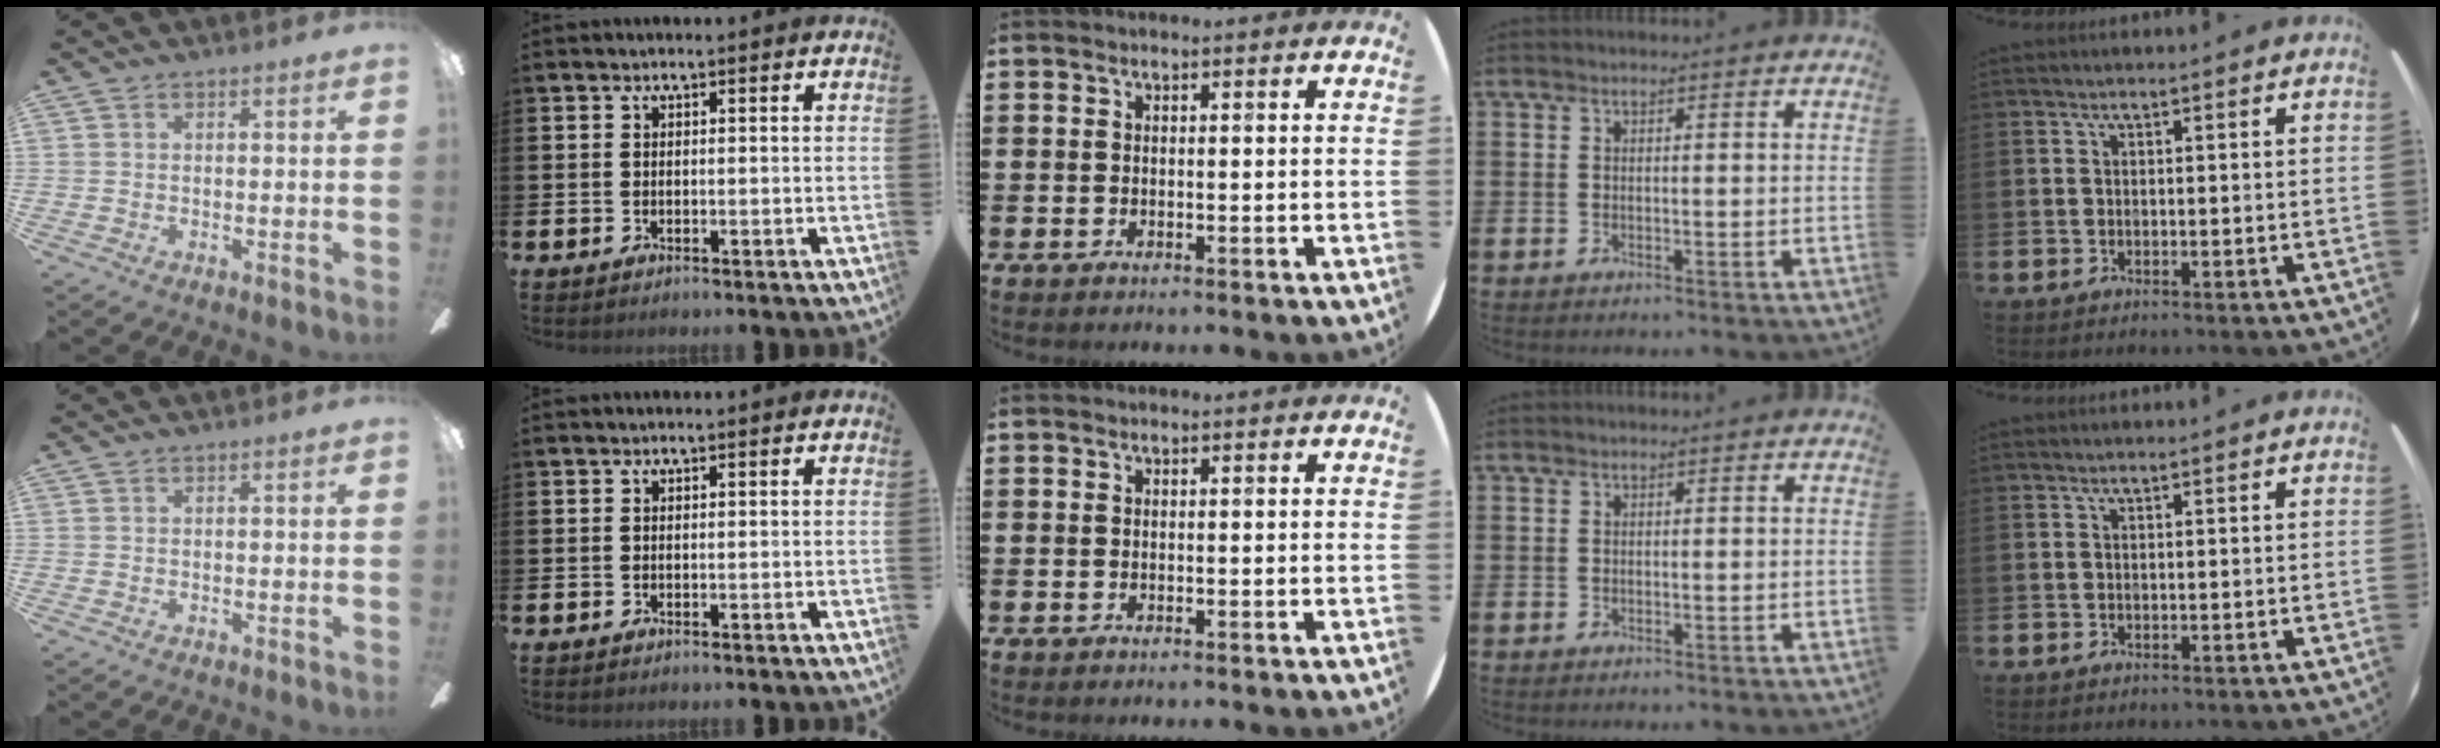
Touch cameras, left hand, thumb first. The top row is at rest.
{}